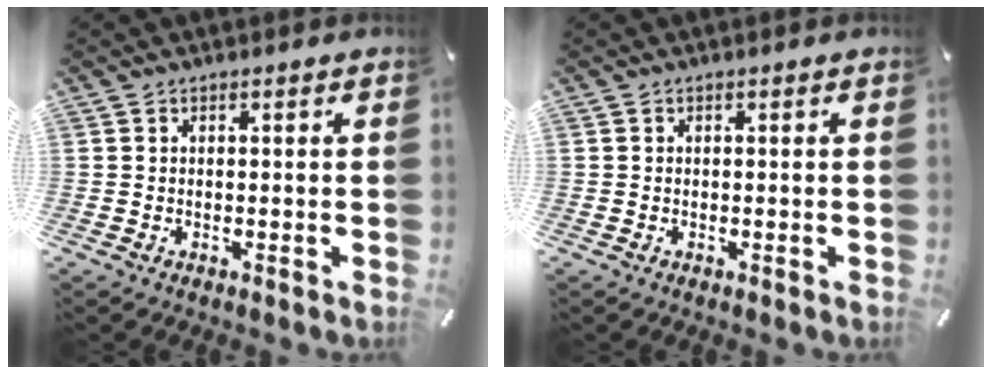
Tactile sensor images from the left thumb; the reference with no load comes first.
{"total": 0.0}